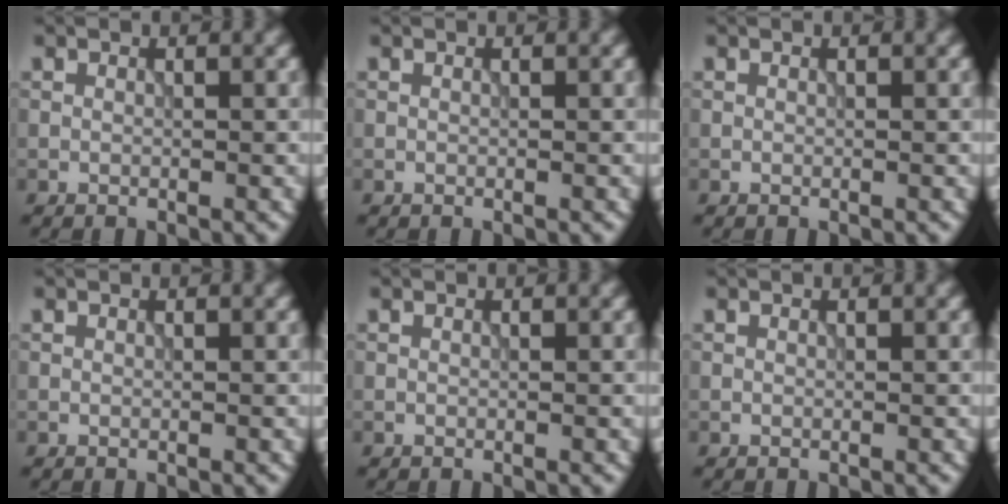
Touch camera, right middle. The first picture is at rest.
{"total": 0.0}
{"total": 0.0}
{"total": 0.0}
{"total": 0.0}
{"total": 0.0}